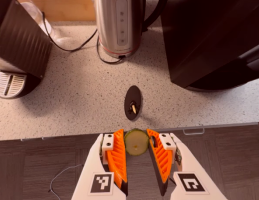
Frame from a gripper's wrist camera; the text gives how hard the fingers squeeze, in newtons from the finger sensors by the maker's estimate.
{"total": 7.7, "left": 7.5, "right": 7.8}